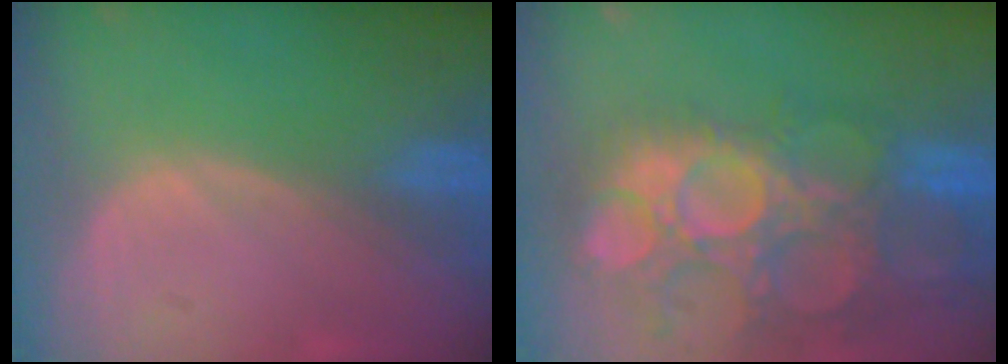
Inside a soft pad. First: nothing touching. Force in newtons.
{"total": 14.9, "press": 12.8, "slide": 7.7}